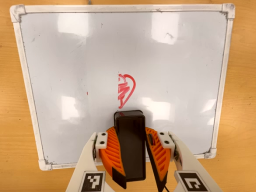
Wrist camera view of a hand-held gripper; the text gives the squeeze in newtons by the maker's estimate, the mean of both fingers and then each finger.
{"total": 12.7, "left": 11.7, "right": 13.8}